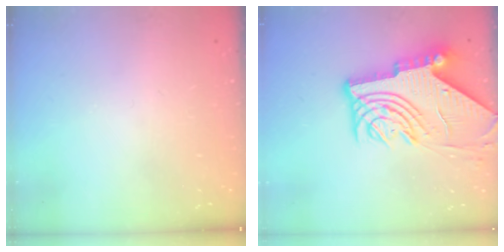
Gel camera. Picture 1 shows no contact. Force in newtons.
{"total": 14.9, "press": 14.8, "slide": 1.9}